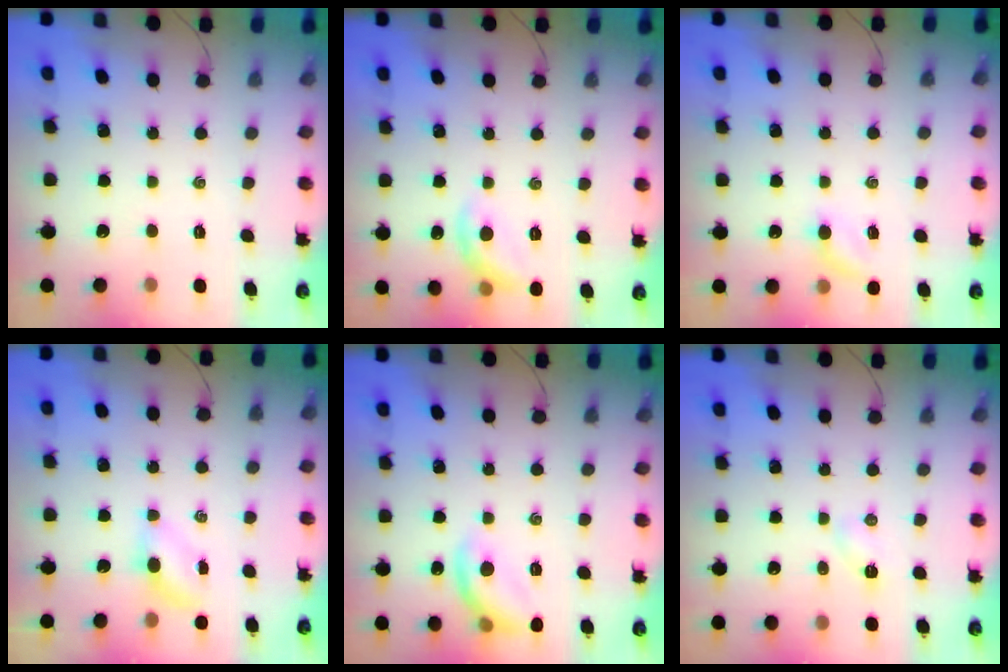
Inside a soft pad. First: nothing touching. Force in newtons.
{"total": 8.4, "press": 8.4, "slide": 0.3}
{"total": 5.4, "press": 5.3, "slide": 1.3}
{"total": 4.1, "press": 3.9, "slide": 1.1}
{"total": 11.4, "press": 11.4, "slide": 0.7}
{"total": 3.2, "press": 3.0, "slide": 0.9}